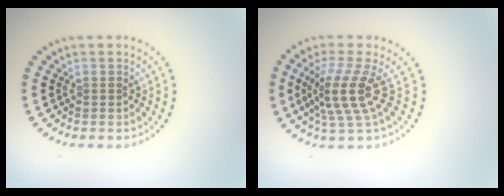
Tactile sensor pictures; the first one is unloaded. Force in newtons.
{"total": 4.2, "press": 3.0, "slide": 2.9}